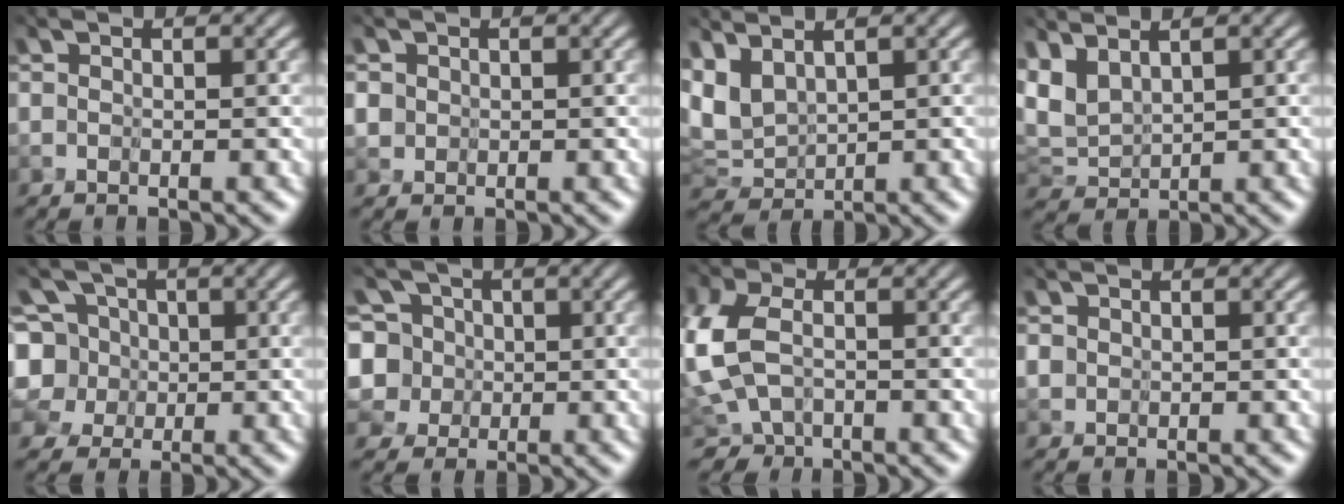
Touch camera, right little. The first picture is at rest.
{"total": 1.9, "force": [0.1, 1.8, 0.3], "torque": [-0.012, 0.012, -0.008]}
{"total": 4.7, "force": [1.5, 2.8, 3.5], "torque": [-0.113, -0.005, 0.043]}
{"total": 3.6, "force": [1.6, 1.9, 2.6], "torque": [-0.098, -0.003, 0.044]}
{"total": 4.8, "force": [0.1, 4.6, 1.5], "torque": [-0.048, 0.021, -0.020]}
{"total": 5.5, "force": [-0.3, 5.4, 1.2], "torque": [-0.059, 0.028, -0.031]}
{"total": 6.3, "force": [-3.0, 4.0, 3.9], "torque": [-0.110, -0.016, -0.053]}
{"total": 0.7, "force": [0.1, 0.7, 0.1], "torque": [-0.004, -0.001, 0.008]}